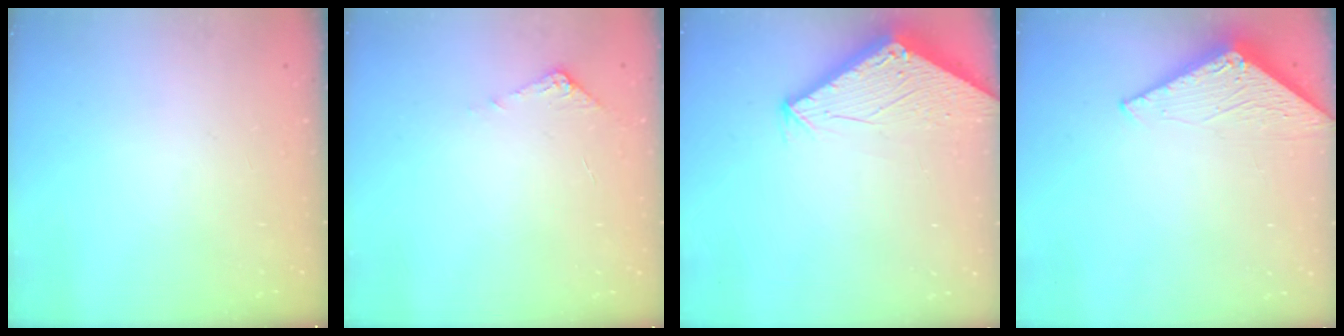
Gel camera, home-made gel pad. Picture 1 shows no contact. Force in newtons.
{"total": 6.5, "press": 6.4, "slide": 0.6}
{"total": 2.9, "press": 2.9, "slide": 0.1}
{"total": 2.8, "press": 2.8, "slide": 0.2}